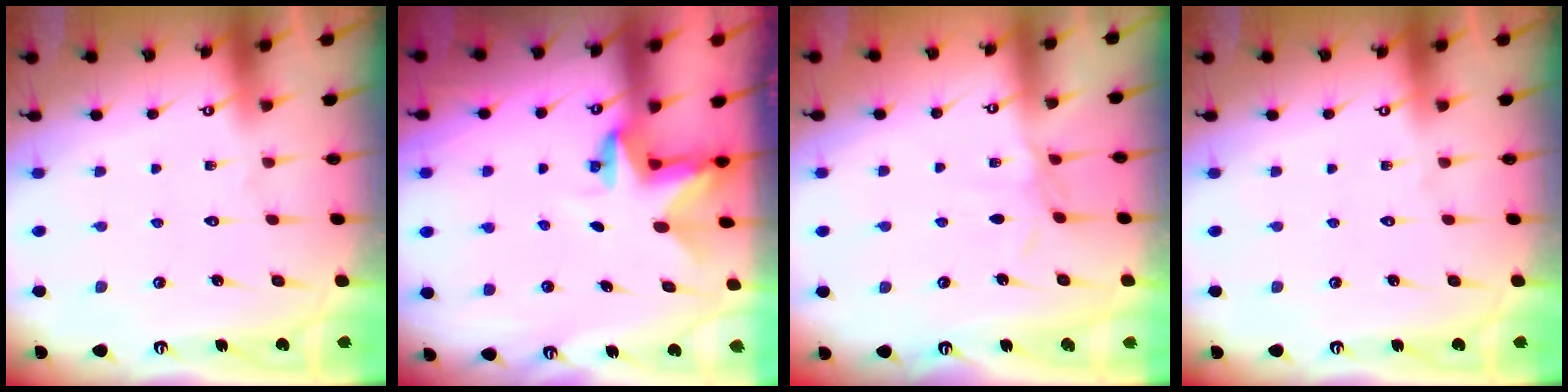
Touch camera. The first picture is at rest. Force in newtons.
{"total": 2.8, "press": 2.8, "slide": 0.2}
{"total": 2.8, "press": 2.8, "slide": 0.5}
{"total": 0.0}